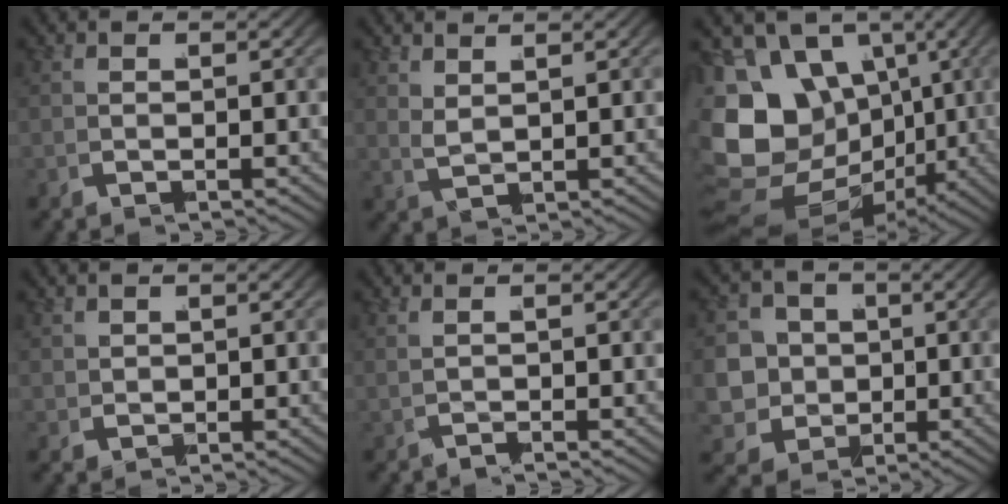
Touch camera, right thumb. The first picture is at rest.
{"total": 1.9, "force": [1.6, 0.4, 1.0], "torque": [-0.010, -0.001, 0.036]}
{"total": 17.5, "force": [-2.0, 14.1, 10.2], "torque": [-0.216, -0.063, -0.024]}
{"total": 0.8, "force": [0.7, 0.4, 0.2], "torque": [-0.006, -0.005, 0.021]}
{"total": 0.7, "force": [0.3, -0.6, 0.3], "torque": [-0.001, 0.006, 0.005]}
{"total": 10.6, "force": [-1.9, 9.2, 5.0], "torque": [-0.121, -0.051, -0.031]}